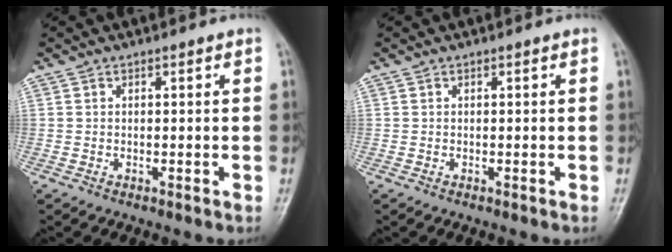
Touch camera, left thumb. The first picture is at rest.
{"total": 0.0}